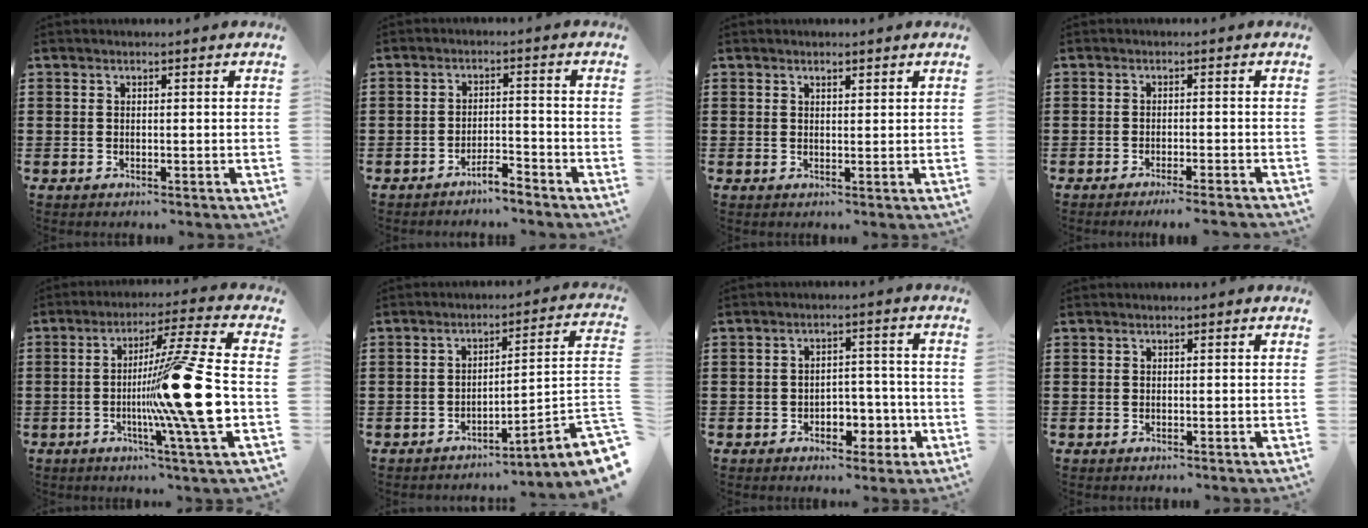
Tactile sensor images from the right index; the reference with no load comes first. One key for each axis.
{"total": 3.0, "fx": -2.9, "fy": 0.1, "fz": 0.9, "tx": -0.021, "ty": 0.002, "tz": -0.058}
{"total": 1.2, "fx": 1.0, "fy": 0.4, "fz": 0.3, "tx": -0.008, "ty": 0.002, "tz": 0.020}
{"total": 1.7, "fx": -1.5, "fy": -0.3, "fz": 0.8, "tx": -0.013, "ty": -0.002, "tz": -0.028}
{"total": 16.9, "fx": -2.4, "fy": -0.2, "fz": 16.7, "tx": -0.248, "ty": -0.022, "tz": -0.049}
{"total": 2.8, "fx": -1.6, "fy": -0.2, "fz": 2.4, "tx": -0.044, "ty": -0.038, "tz": -0.041}
{"total": 4.5, "fx": -2.1, "fy": 3.1, "fz": 2.5, "tx": -0.038, "ty": 0.006, "tz": -0.041}
{"total": 0.0}